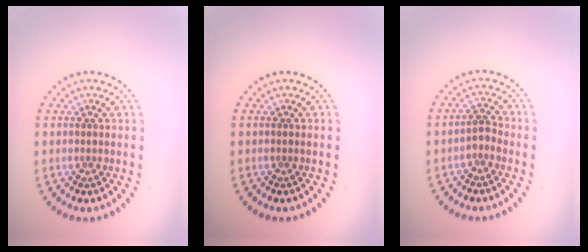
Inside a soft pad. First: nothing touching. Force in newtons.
{"total": 0.0}
{"total": 1.3, "press": 1.1, "slide": 0.7}